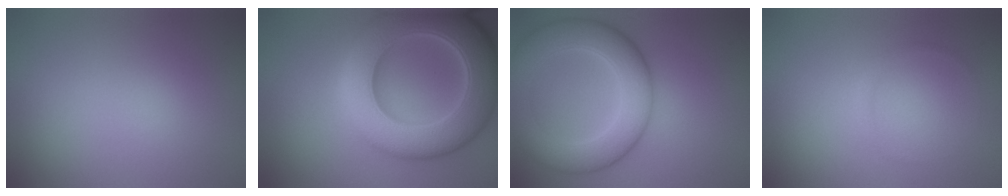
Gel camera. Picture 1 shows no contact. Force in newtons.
{"total": 11.7, "press": 11.7, "slide": 0.2}
{"total": 8.1, "press": 8.1, "slide": 0.4}
{"total": 0.6, "press": 0.6, "slide": 0.1}